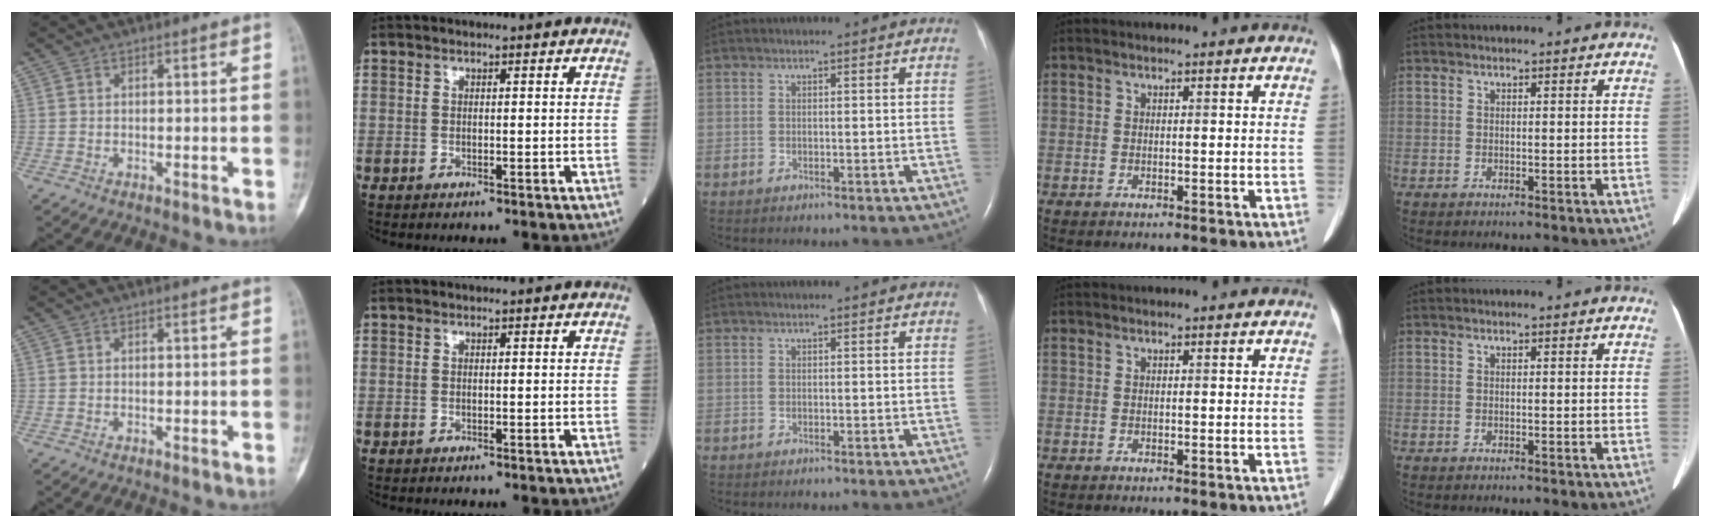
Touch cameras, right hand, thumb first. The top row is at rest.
{}